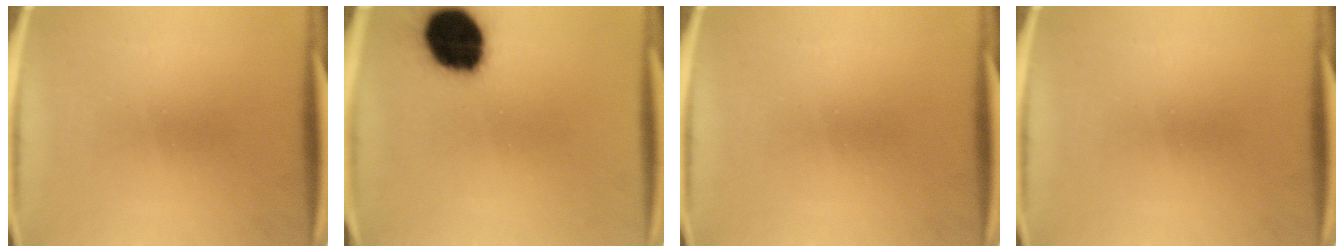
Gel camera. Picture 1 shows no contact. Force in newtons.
{"total": 17.7}
{"total": 0.0}
{"total": 0.0}